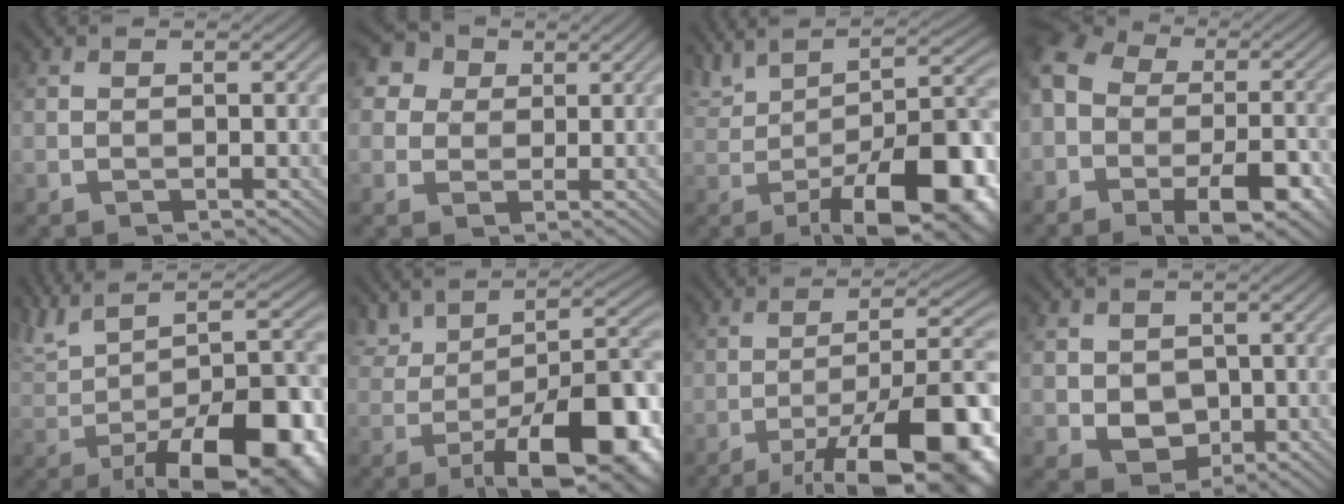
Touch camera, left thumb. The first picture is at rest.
{"total": 4.8, "force": [2.0, 4.0, 1.7], "torque": [-0.061, 0.004, 0.035]}
{"total": 16.2, "force": [-2.6, 6.2, 14.7], "torque": [-0.210, -0.001, -0.025]}
{"total": 14.4, "force": [-5.5, 9.2, 9.6], "torque": [-0.178, -0.023, -0.084]}
{"total": 17.8, "force": [-1.2, 7.5, 16.0], "torque": [-0.241, 0.001, 0.002]}
{"total": 15.3, "force": [-4.0, 6.3, 13.3], "torque": [-0.191, -0.001, -0.059]}
{"total": 16.8, "force": [-9.0, 5.1, 13.3], "torque": [-0.181, 0.010, -0.137]}
{"total": 4.2, "force": [-0.4, 3.5, 2.4], "torque": [-0.056, -0.012, -0.004]}